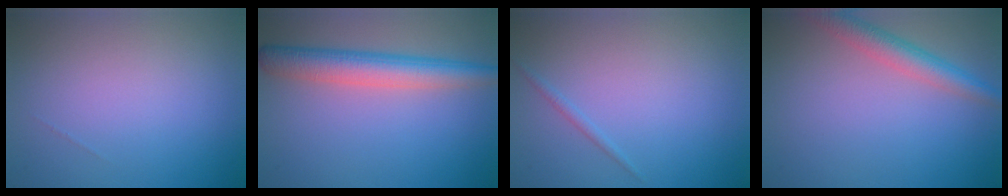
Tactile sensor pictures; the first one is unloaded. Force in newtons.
{"total": 5.0, "press": 5.0, "slide": 0.3}
{"total": 0.7, "press": 0.7, "slide": 0.1}
{"total": 3.5, "press": 3.5, "slide": 0.1}